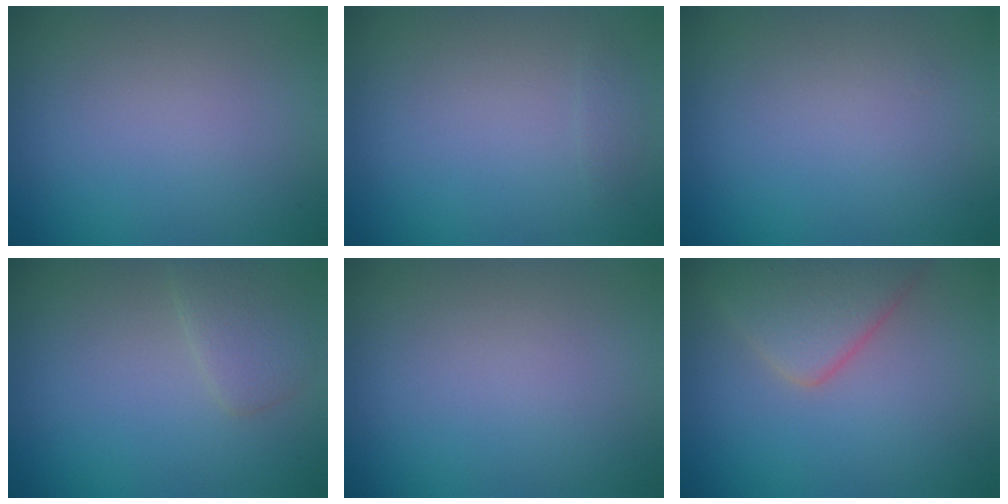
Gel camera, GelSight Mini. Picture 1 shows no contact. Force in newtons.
{"total": 0.7, "press": 0.7, "slide": 0.0}
{"total": 0.0}
{"total": 2.1, "press": 2.1, "slide": 0.2}
{"total": 0.0}
{"total": 4.4, "press": 4.4, "slide": 0.2}